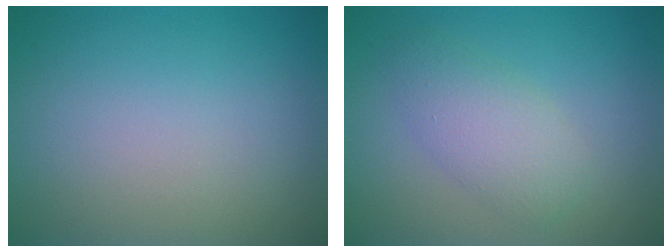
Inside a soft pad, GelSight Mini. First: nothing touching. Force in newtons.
{"total": 3.3, "press": 3.3, "slide": 0.1}